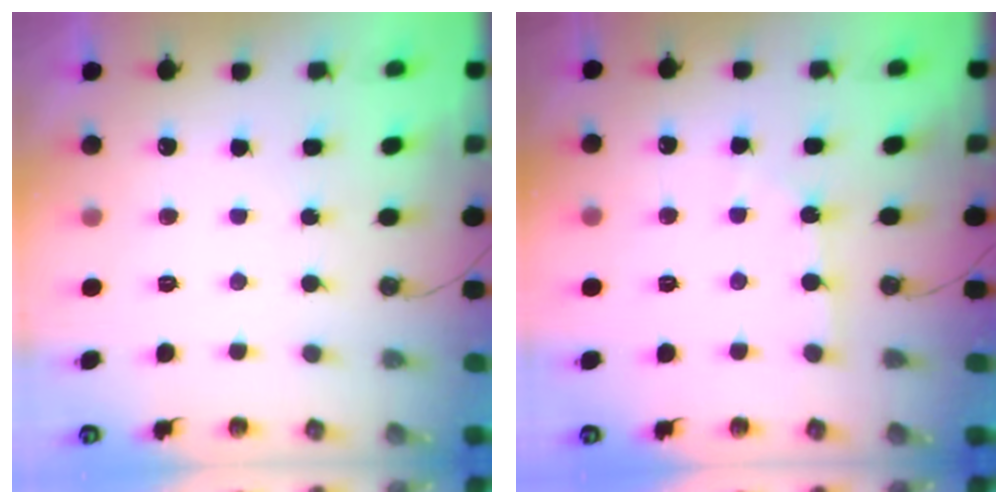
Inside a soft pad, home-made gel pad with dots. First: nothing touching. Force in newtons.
{"total": 2.2, "press": 2.2, "slide": 0.4}